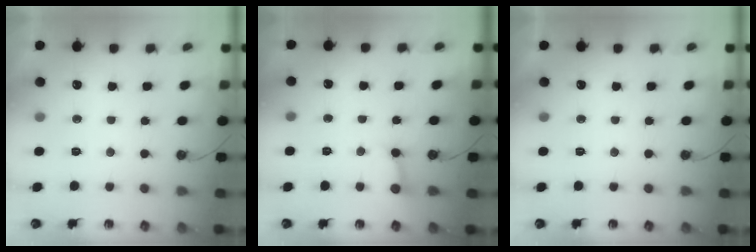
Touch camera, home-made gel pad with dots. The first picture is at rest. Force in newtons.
{"total": 3.0, "press": 3.0, "slide": 0.5}
{"total": 0.0}